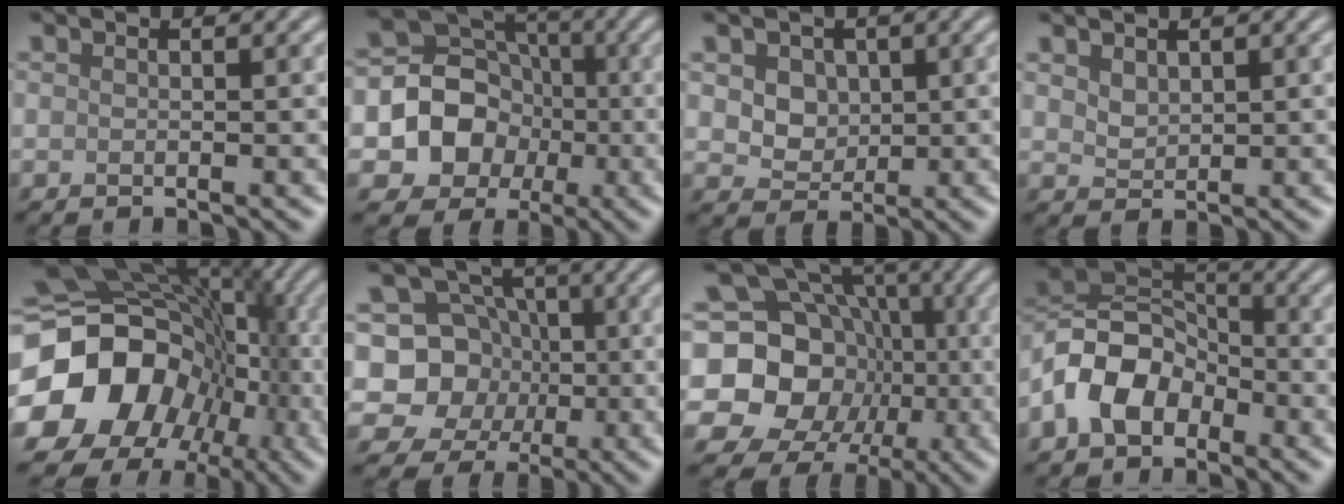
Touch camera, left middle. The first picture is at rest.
{"total": 9.2, "force": [-1.3, 8.4, 3.5], "torque": [-0.049, 0.022, -0.047]}
{"total": 5.9, "force": [2.4, 4.6, 2.8], "torque": [-0.052, 0.020, 0.031]}
{"total": 1.4, "force": [1.0, 0.9, 0.5], "torque": [-0.014, 0.000, 0.022]}
{"total": 17.5, "force": [-4.0, 14.6, 8.8], "torque": [-0.188, -0.024, -0.058]}
{"total": 8.9, "force": [0.4, 8.1, 3.7], "torque": [-0.047, 0.035, -0.033]}
{"total": 20.7, "force": [-2.0, 18.7, 8.8], "torque": [-0.165, 0.022, -0.075]}
{"total": 7.5, "force": [-3.1, 5.1, 4.5], "torque": [-0.085, 0.011, -0.075]}